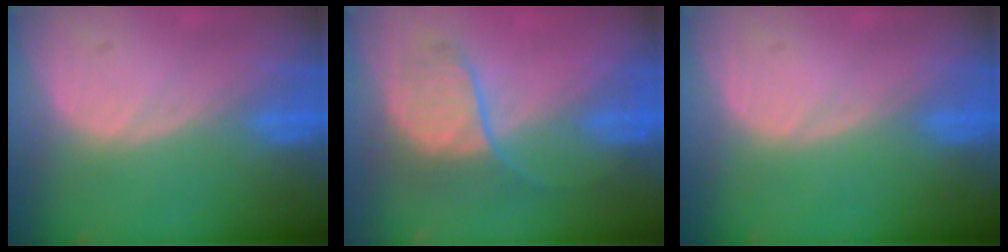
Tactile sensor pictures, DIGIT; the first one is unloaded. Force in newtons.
{"total": 6.6, "press": 6.5, "slide": 1.3}
{"total": 0.0}